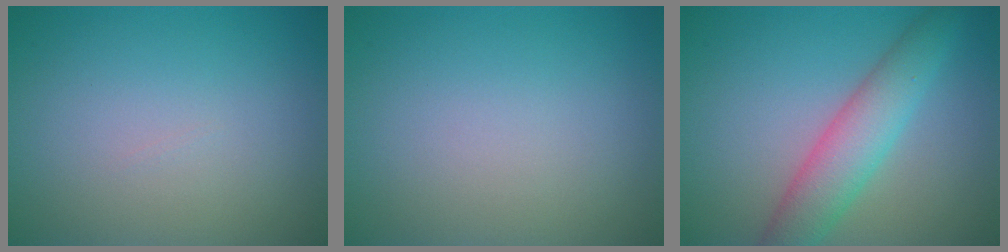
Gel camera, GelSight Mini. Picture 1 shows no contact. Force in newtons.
{"total": 0.0}
{"total": 5.0, "press": 5.0, "slide": 0.1}